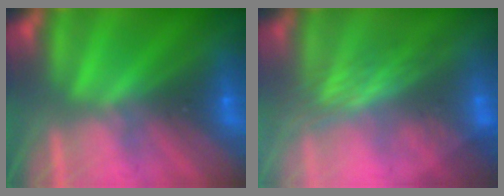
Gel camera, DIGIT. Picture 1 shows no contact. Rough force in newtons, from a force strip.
{"total": 2.8}